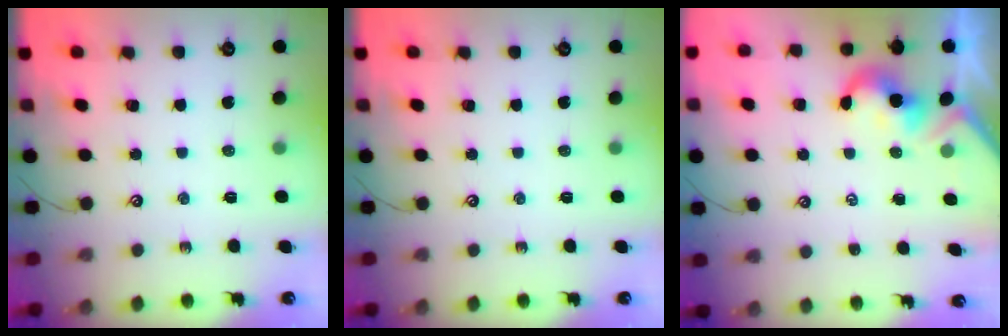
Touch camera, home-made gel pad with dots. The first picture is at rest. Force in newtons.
{"total": 0.0}
{"total": 2.1, "press": 2.0, "slide": 0.5}